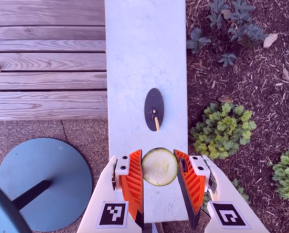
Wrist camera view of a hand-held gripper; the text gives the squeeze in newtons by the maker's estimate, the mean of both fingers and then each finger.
{"total": 13.2, "left": 13.8, "right": 12.5}